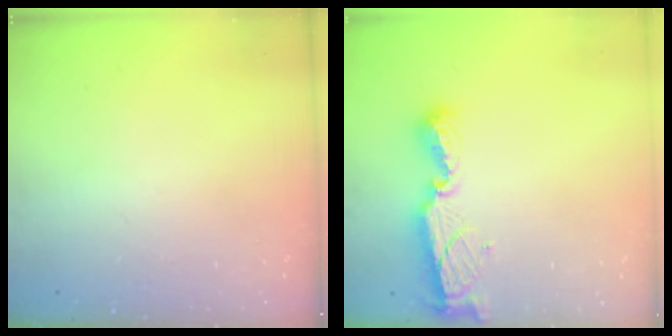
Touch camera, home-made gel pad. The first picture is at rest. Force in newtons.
{"total": 8.9, "press": 8.9, "slide": 0.1}